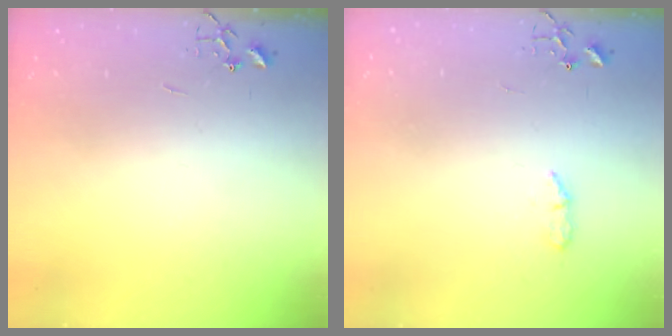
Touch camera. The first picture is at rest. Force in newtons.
{"total": 4.5, "press": 4.4, "slide": 0.6}